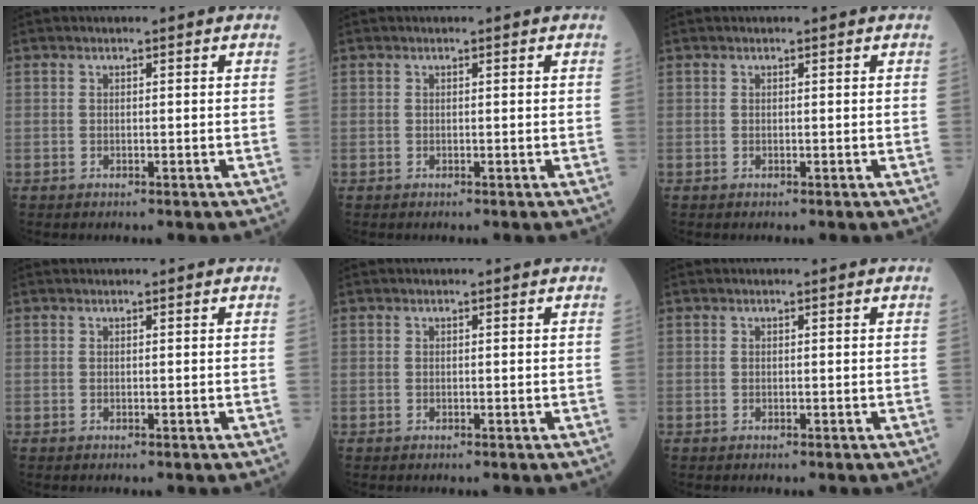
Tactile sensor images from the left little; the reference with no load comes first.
{"total": 0.0}
{"total": 0.0}
{"total": 0.0}
{"total": 0.0}
{"total": 0.0}